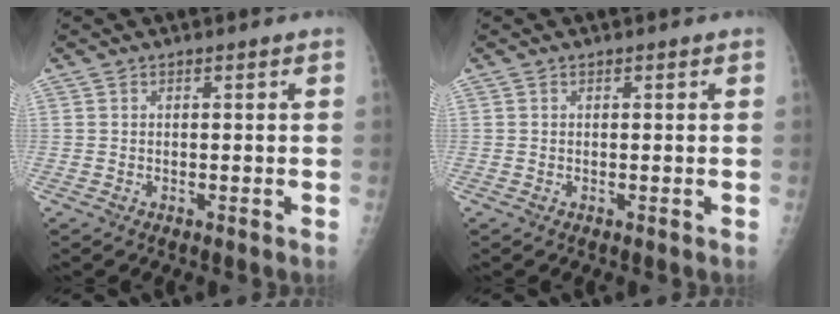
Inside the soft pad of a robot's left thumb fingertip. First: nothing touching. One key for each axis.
{"total": 0.0}